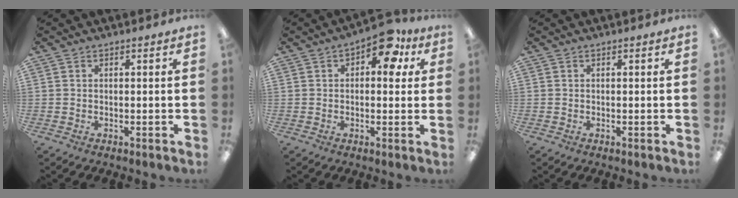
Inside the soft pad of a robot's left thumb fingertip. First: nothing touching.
{"total": 9.5, "force": [4.2, 5.1, 6.9], "torque": [-0.073, -0.015, 0.065]}
{"total": 0.0}